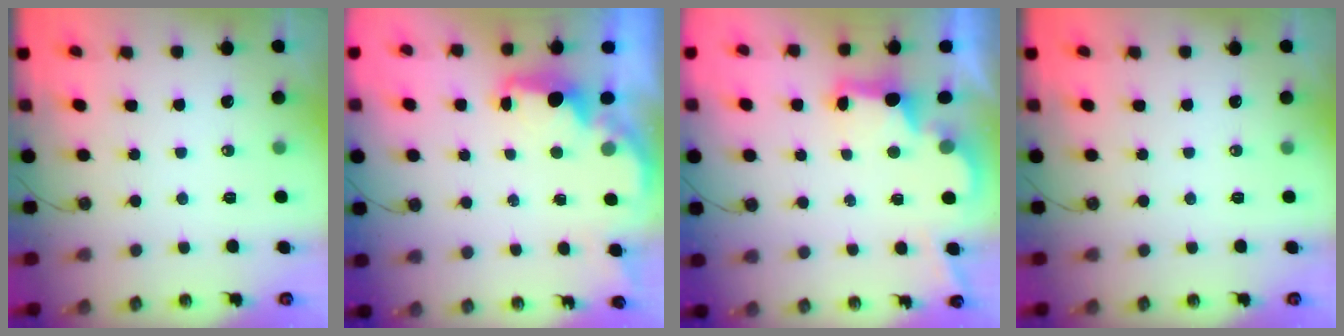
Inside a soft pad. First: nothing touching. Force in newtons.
{"total": 2.3, "press": 2.2, "slide": 0.8}
{"total": 2.9, "press": 2.8, "slide": 0.9}
{"total": 0.0}